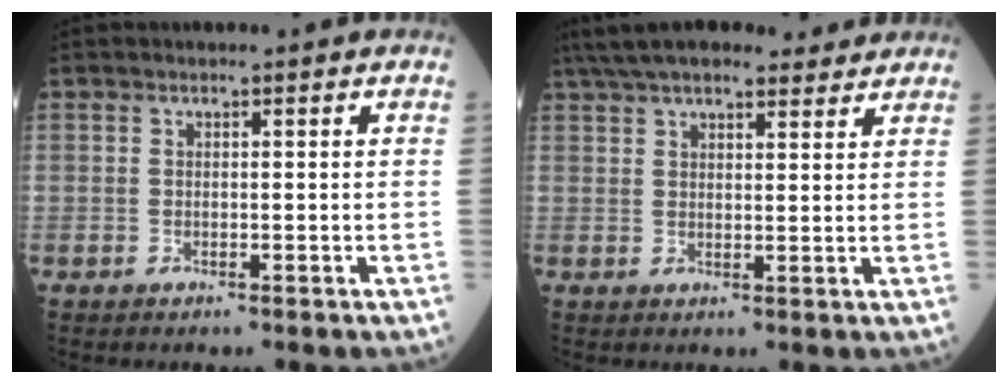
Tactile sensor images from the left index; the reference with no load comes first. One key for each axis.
{"total": 15.2, "fx": 12.9, "fy": 3.9, "fz": 6.9, "tx": -0.121, "ty": 0.051, "tz": 0.192}